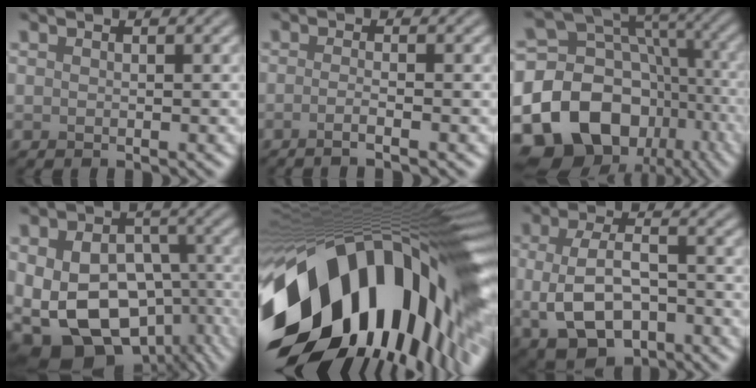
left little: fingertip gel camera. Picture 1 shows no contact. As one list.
[{"total": 2.3, "force": [-0.9, 0.7, 2.0], "torque": [-0.020, -0.003, -0.029]}, {"total": 18.6, "force": [-7.1, 14.5, 9.3], "torque": [-0.180, -0.007, -0.105]}, {"total": 15.0, "force": [-4.9, 10.0, 10.1], "torque": [-0.186, -0.030, -0.065]}, {"total": 19.2, "force": [-5.3, 10.6, 15.2], "torque": [-0.265, -0.020, -0.110]}, {"total": 7.2, "force": [-1.6, 4.1, 5.7], "torque": [-0.109, -0.011, -0.028]}]